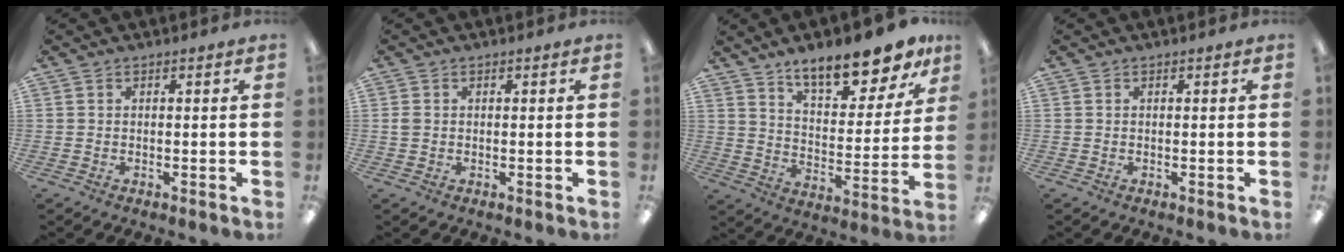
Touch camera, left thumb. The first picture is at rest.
{"total": 1.3, "force": [0.1, 1.0, 0.8], "torque": [-0.016, 0.004, 0.000]}
{"total": 14.6, "force": [12.1, 4.5, 6.9], "torque": [-0.100, -0.081, 0.208]}
{"total": 0.0}